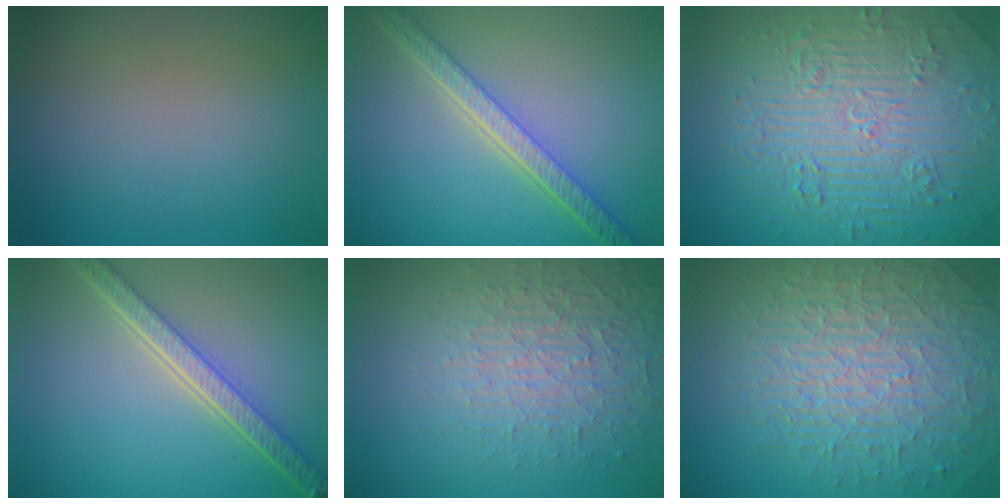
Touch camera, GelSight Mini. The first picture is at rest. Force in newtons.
{"total": 5.6, "press": 4.3, "slide": 3.5}
{"total": 11.2, "press": 7.3, "slide": 8.4}
{"total": 5.7, "press": 4.2, "slide": 3.9}
{"total": 3.7, "press": 3.4, "slide": 1.5}
{"total": 9.8, "press": 6.4, "slide": 7.4}